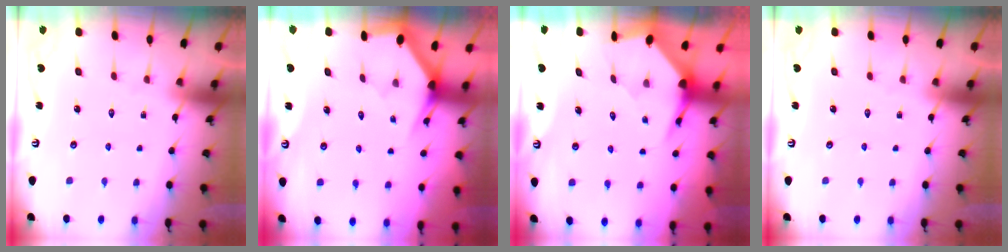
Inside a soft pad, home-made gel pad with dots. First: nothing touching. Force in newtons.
{"total": 3.0, "press": 3.0, "slide": 0.2}
{"total": 3.7, "press": 3.7, "slide": 0.4}
{"total": 0.0}